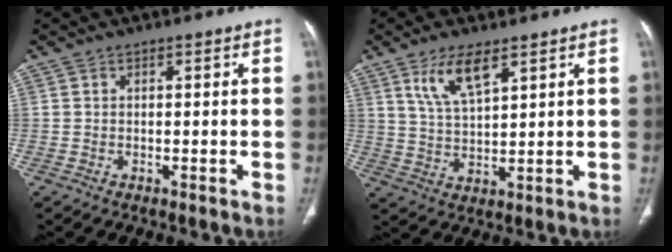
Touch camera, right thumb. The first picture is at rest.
{"total": 7.7, "force": [4.6, 2.5, 5.7], "torque": [-0.110, -0.023, 0.095]}